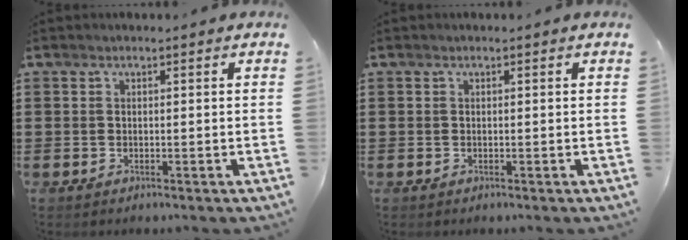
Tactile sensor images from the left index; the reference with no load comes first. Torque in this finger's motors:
{"motor_torque": [0.00, 0.00, 0.00, 0.00]}